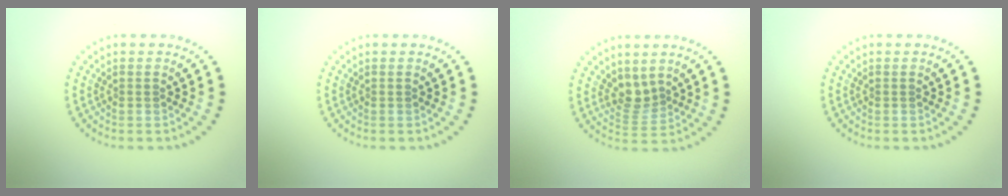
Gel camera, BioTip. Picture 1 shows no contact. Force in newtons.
{"total": 0.0}
{"total": 2.2, "press": 1.6, "slide": 1.5}
{"total": 0.0}